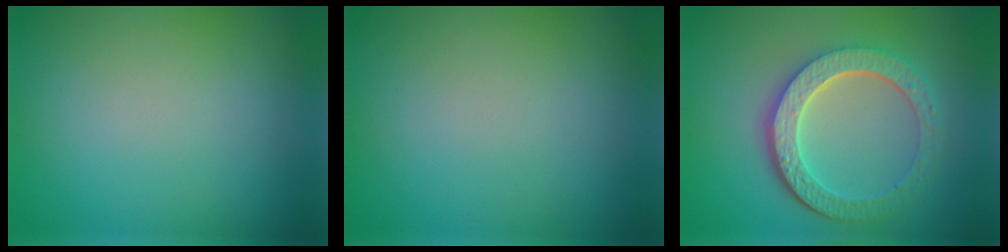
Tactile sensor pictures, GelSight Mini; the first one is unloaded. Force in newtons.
{"total": 0.0}
{"total": 6.0, "press": 4.5, "slide": 4.0}